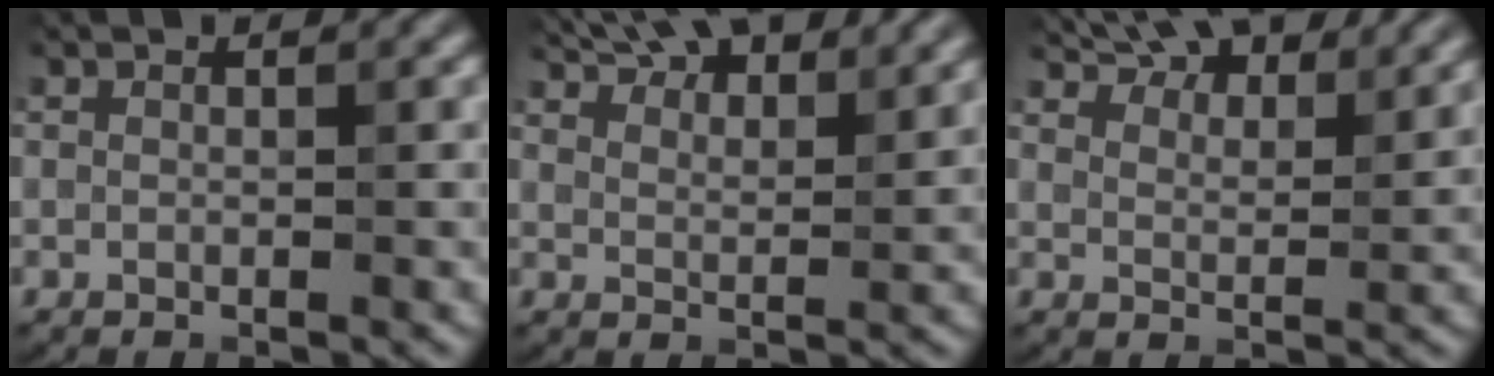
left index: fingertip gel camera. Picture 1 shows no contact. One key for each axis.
{"total": 9.5, "fx": 7.8, "fy": 3.0, "fz": 4.6, "tx": -0.065, "ty": 0.019, "tz": 0.094}
{"total": 9.2, "fx": 7.9, "fy": 2.7, "fz": 3.7, "tx": -0.065, "ty": 0.003, "tz": 0.116}